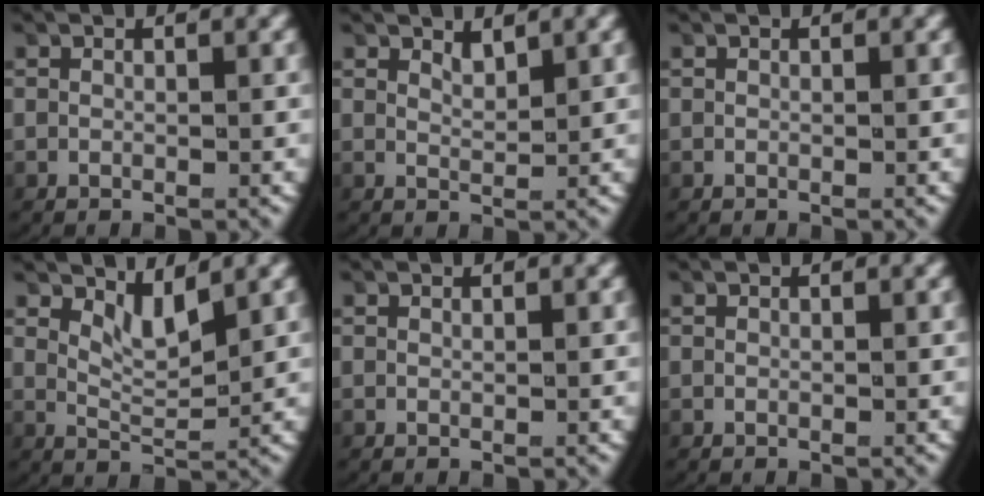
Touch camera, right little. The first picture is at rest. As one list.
[{"total": 1.7, "force": [1.4, 0.5, 0.8], "torque": [-0.021, -0.006, 0.030]}, {"total": 0.0}, {"total": 2.9, "force": [2.2, 0.4, 1.8], "torque": [-0.042, -0.012, 0.046]}, {"total": 0.0}, {"total": 0.0}]